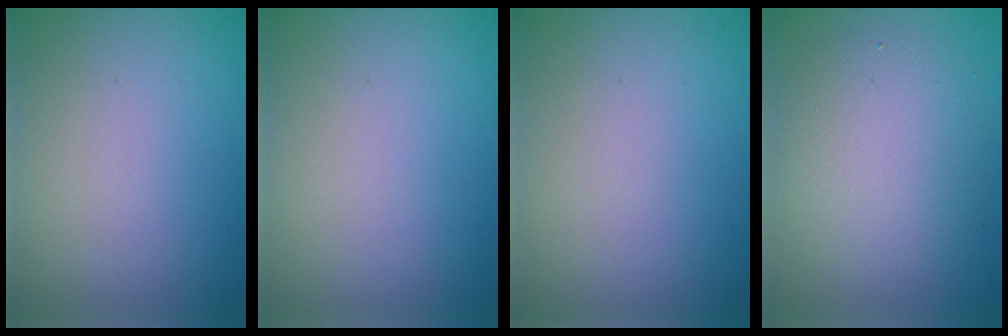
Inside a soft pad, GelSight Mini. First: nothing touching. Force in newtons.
{"total": 0.0}
{"total": 0.0}
{"total": 4.6, "press": 4.6, "slide": 0.1}